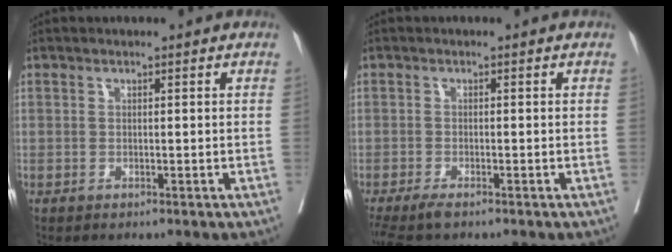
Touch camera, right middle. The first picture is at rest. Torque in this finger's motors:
{"motor_torque": [0.38, -0.16, 0.13, 0.05]}